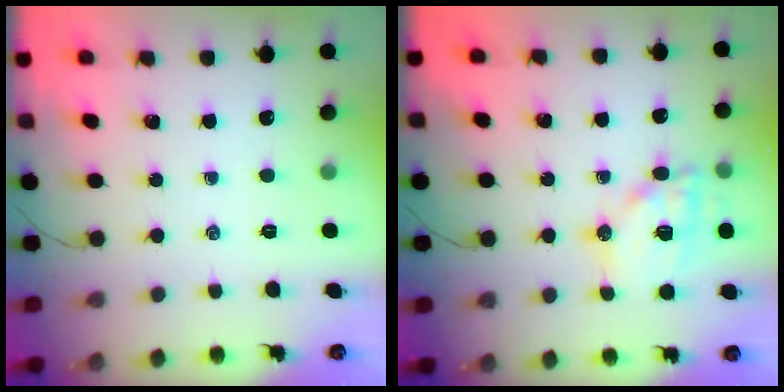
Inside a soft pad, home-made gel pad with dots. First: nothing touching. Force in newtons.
{"total": 13.5, "press": 13.3, "slide": 2.2}